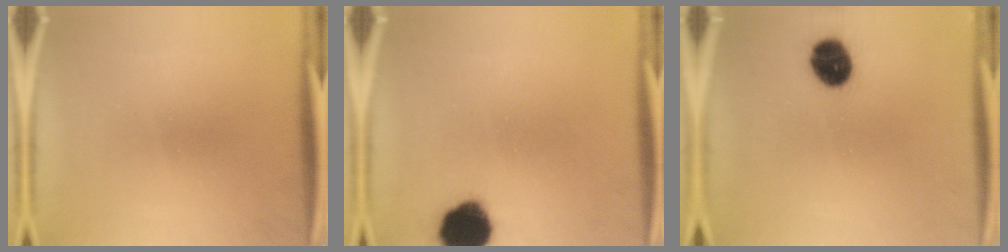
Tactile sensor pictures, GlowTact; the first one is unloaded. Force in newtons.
{"total": 11.4}
{"total": 8.9}